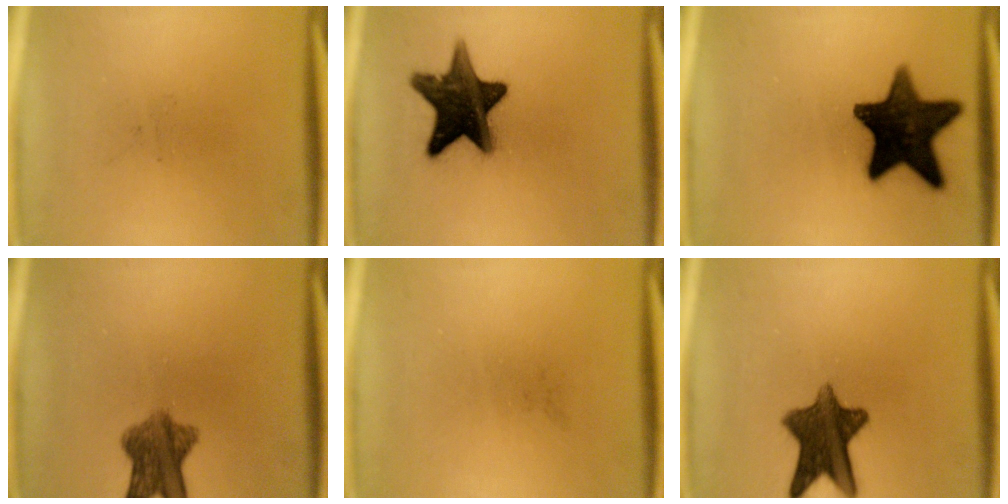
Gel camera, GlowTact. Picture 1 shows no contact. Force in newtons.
{"total": 15.0}
{"total": 15.9}
{"total": 7.3}
{"total": 0.0}
{"total": 10.9}